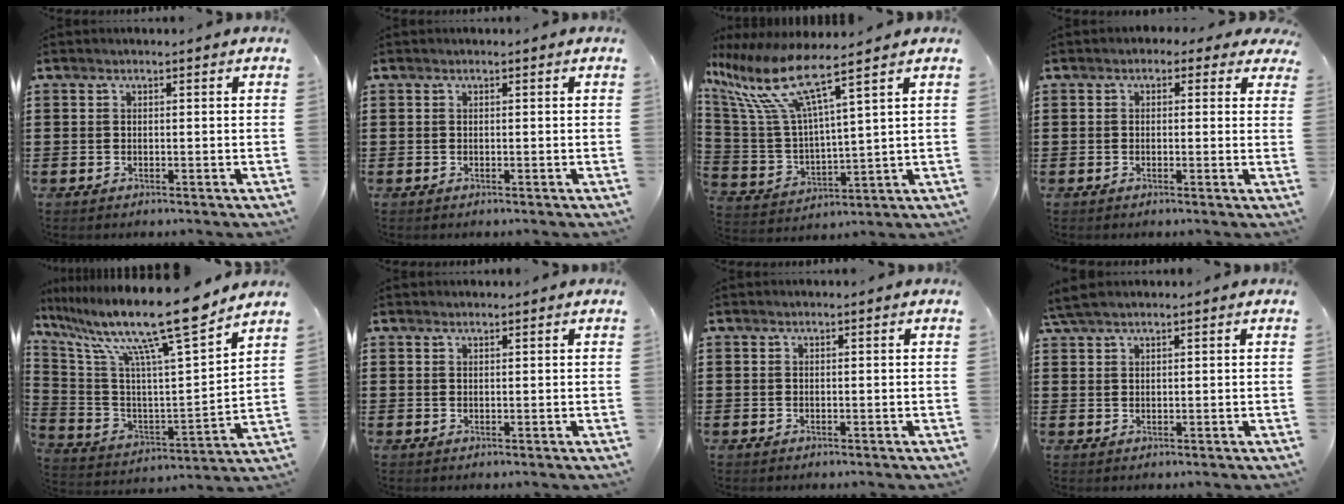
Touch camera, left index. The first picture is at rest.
{"total": 0.0}
{"total": 11.2, "force": [7.4, 2.2, 8.1], "torque": [-0.204, -0.042, 0.119]}
{"total": 1.3, "force": [0.2, 1.1, 0.7], "torque": [-0.019, 0.008, 0.001]}
{"total": 16.2, "force": [12.3, 1.3, 10.4], "torque": [-0.217, -0.075, 0.194]}
{"total": 0.5, "force": [0.5, 0.1, 0.1], "torque": [-0.003, 0.000, 0.009]}
{"total": 0.0}
{"total": 2.5, "force": [1.9, 0.6, 1.5], "torque": [-0.033, 0.004, 0.035]}